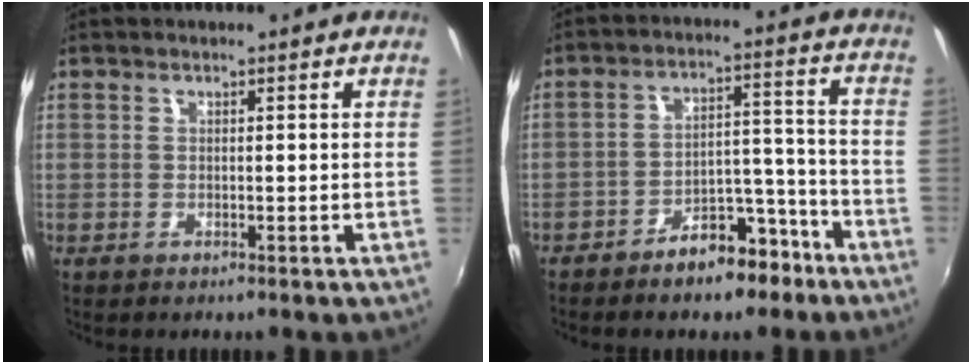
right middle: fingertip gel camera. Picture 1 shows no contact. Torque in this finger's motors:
{"motor_torque": [0.71, -1.43, 0.21, 0.08]}